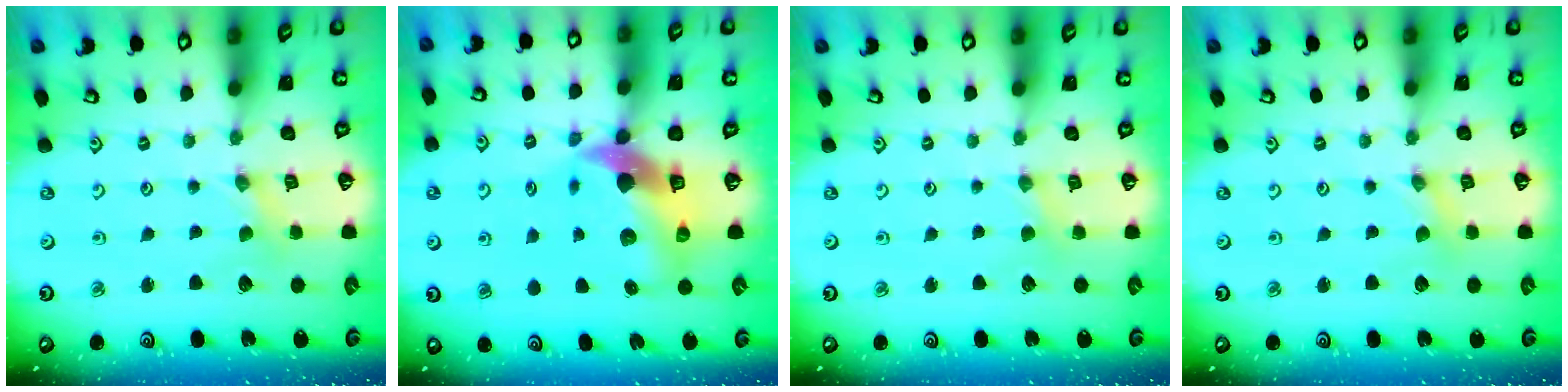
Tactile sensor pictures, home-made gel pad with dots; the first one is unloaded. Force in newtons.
{"total": 12.5, "press": 12.4, "slide": 1.6}
{"total": 2.7, "press": 2.6, "slide": 0.5}
{"total": 0.0}